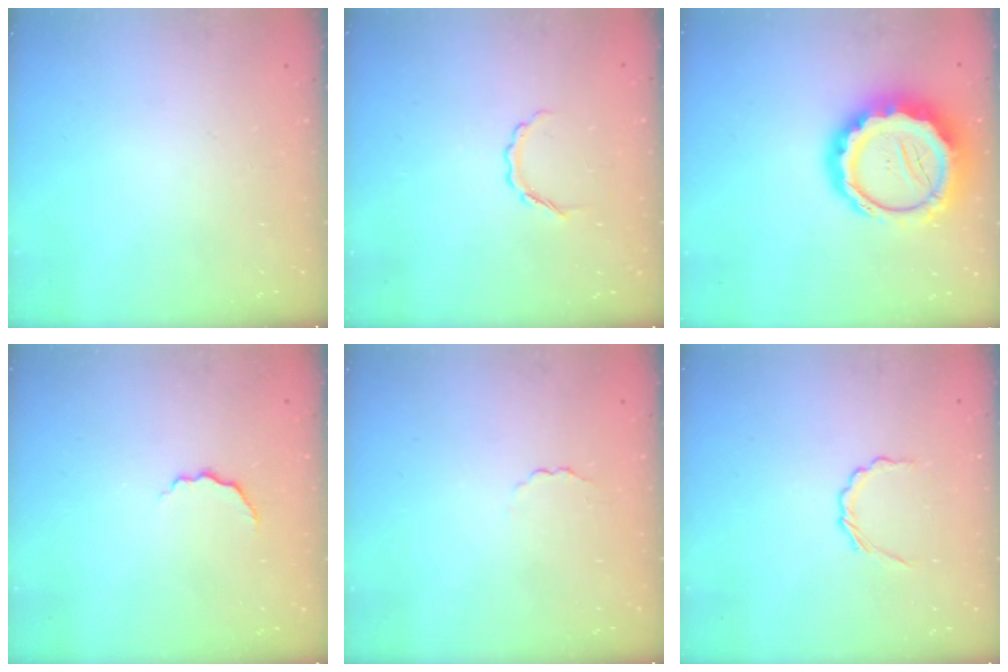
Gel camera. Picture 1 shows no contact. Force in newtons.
{"total": 3.8, "press": 3.7, "slide": 0.8}
{"total": 16.7, "press": 16.4, "slide": 3.5}
{"total": 3.8, "press": 3.7, "slide": 0.9}
{"total": 1.7, "press": 1.6, "slide": 0.5}
{"total": 2.6, "press": 2.4, "slide": 1.0}